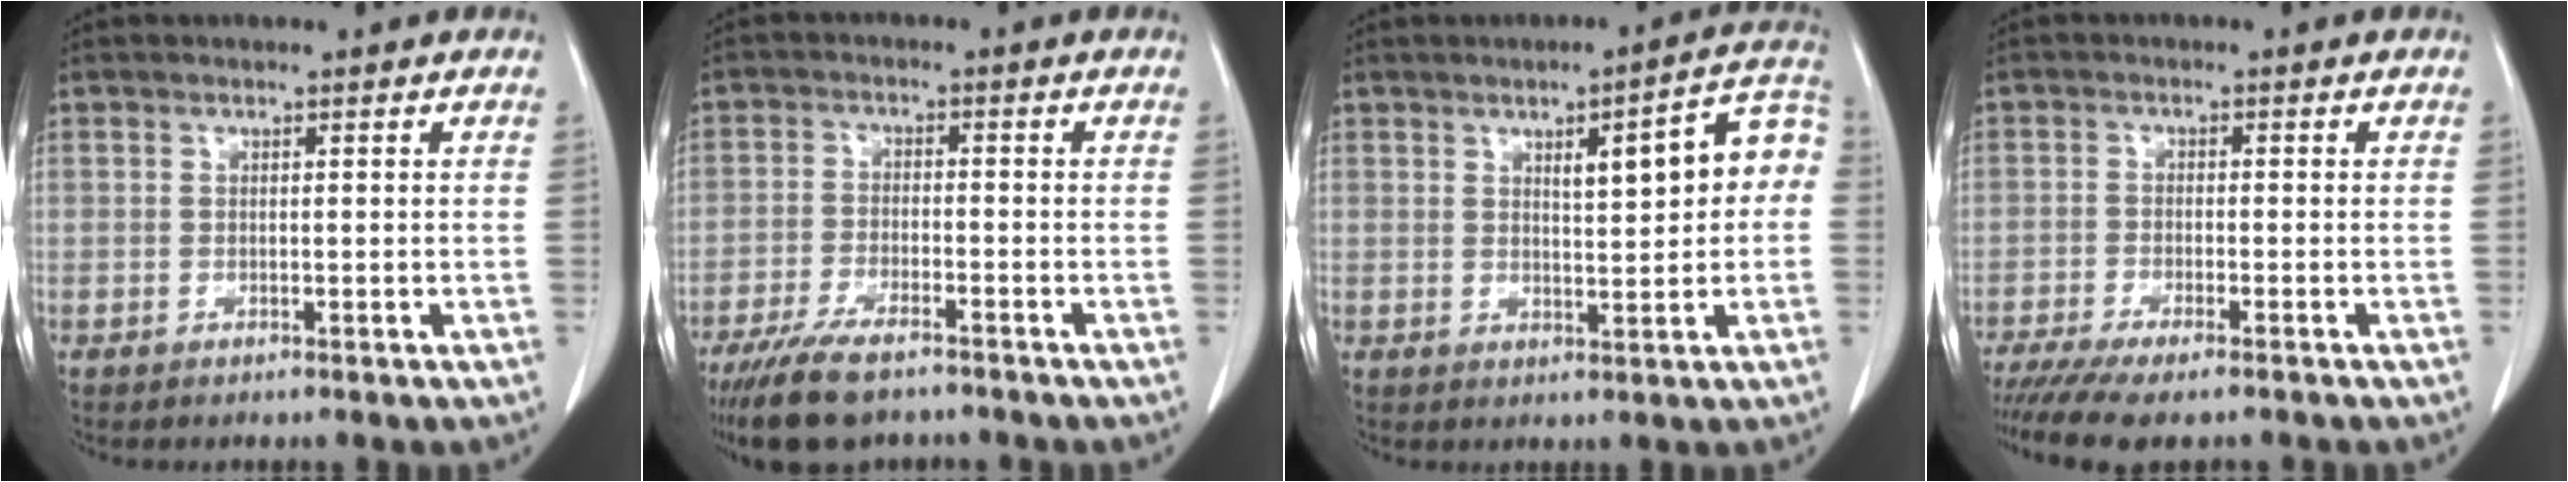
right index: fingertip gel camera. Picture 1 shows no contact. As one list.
[{"total": 8.9, "force": [-6.9, 2.4, 5.1], "torque": [-0.093, -0.019, -0.118]}, {"total": 9.2, "force": [1.6, 2.2, 8.8], "torque": [-0.115, 0.030, 0.020]}, {"total": 9.6, "force": [-7.9, 1.3, 5.3], "torque": [-0.081, -0.016, -0.124]}]